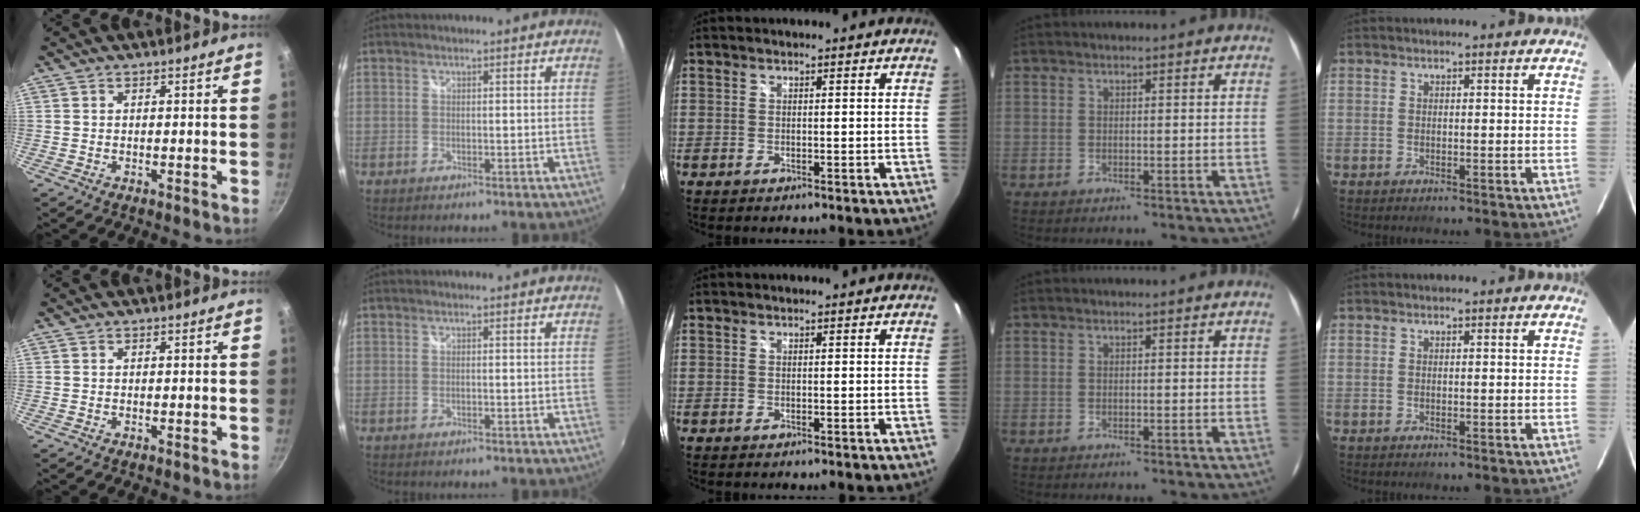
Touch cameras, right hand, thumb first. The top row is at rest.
{}